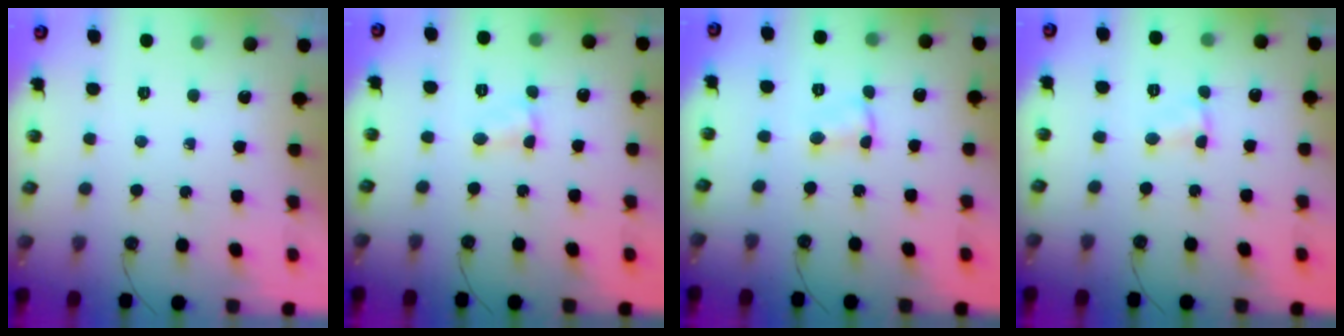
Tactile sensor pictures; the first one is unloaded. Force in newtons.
{"total": 3.0, "press": 3.0, "slide": 0.4}
{"total": 1.7, "press": 1.6, "slide": 0.5}
{"total": 1.5, "press": 1.5, "slide": 0.2}